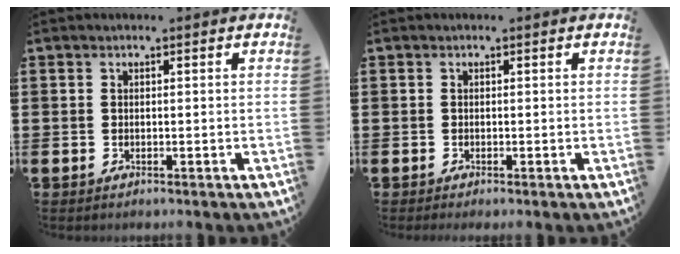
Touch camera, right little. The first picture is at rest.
{"total": 0.0}